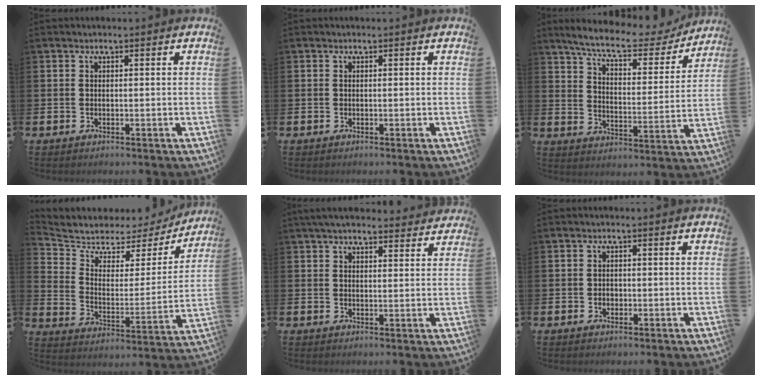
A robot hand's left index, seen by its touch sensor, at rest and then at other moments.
{"total": 0.0}
{"total": 8.6, "force": [7.6, 1.8, 3.6], "torque": [-0.099, -0.044, 0.127]}
{"total": 5.3, "force": [4.7, 2.3, 0.5], "torque": [-0.053, -0.043, 0.074]}
{"total": 4.6, "force": [4.3, 0.8, 1.4], "torque": [-0.036, -0.012, 0.080]}
{"total": 1.1, "force": [-0.2, 1.0, 0.5], "torque": [-0.009, 0.007, -0.006]}